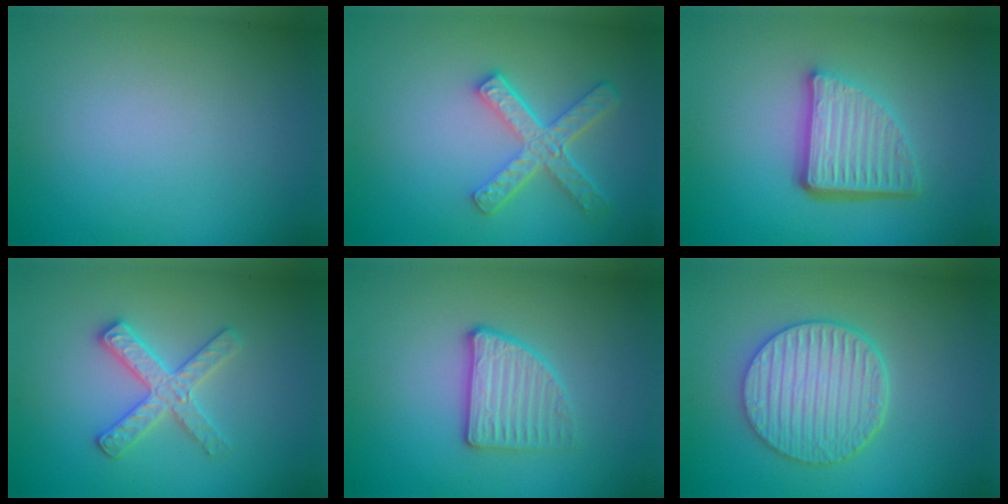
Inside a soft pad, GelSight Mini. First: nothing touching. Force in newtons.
{"total": 4.7, "press": 3.5, "slide": 3.0}
{"total": 5.6, "press": 3.7, "slide": 4.1}
{"total": 2.8, "press": 2.8, "slide": 0.3}
{"total": 2.7, "press": 2.6, "slide": 0.8}
{"total": 5.5, "press": 4.5, "slide": 3.1}